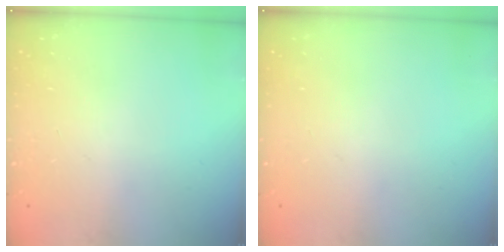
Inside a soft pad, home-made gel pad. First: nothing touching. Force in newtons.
{"total": 0.0}